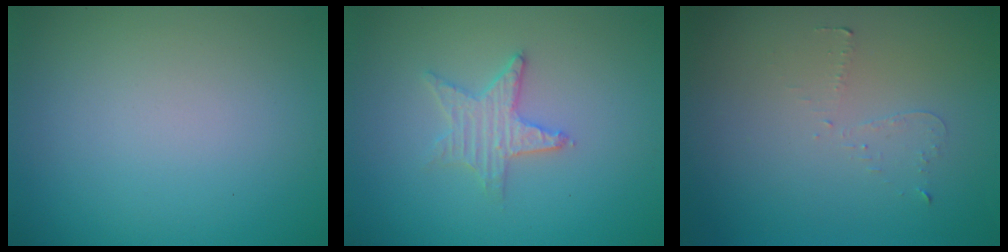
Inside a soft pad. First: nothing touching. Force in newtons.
{"total": 2.7, "press": 2.6, "slide": 0.5}
{"total": 0.7, "press": 0.6, "slide": 0.4}